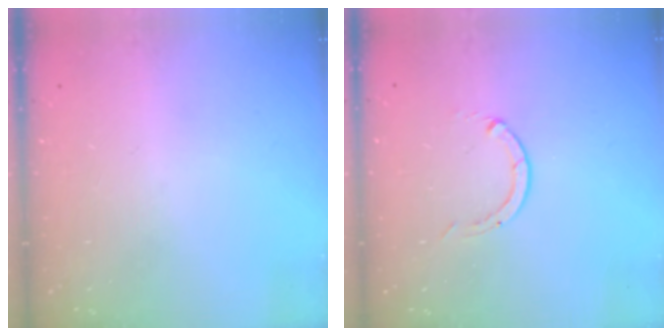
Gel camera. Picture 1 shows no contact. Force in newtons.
{"total": 0.0}